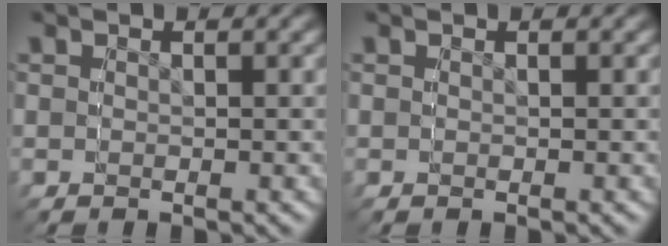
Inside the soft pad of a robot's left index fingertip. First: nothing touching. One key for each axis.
{"total": 0.0}